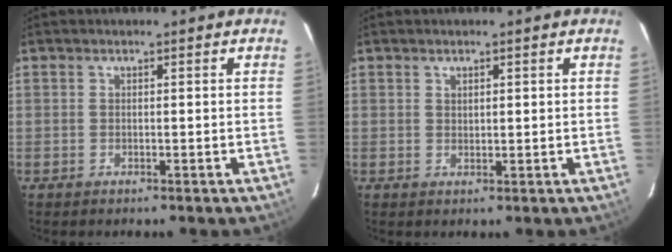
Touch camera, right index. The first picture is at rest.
{"total": 1.1, "force": [0.7, 0.6, 0.6], "torque": [-0.009, 0.003, 0.014]}